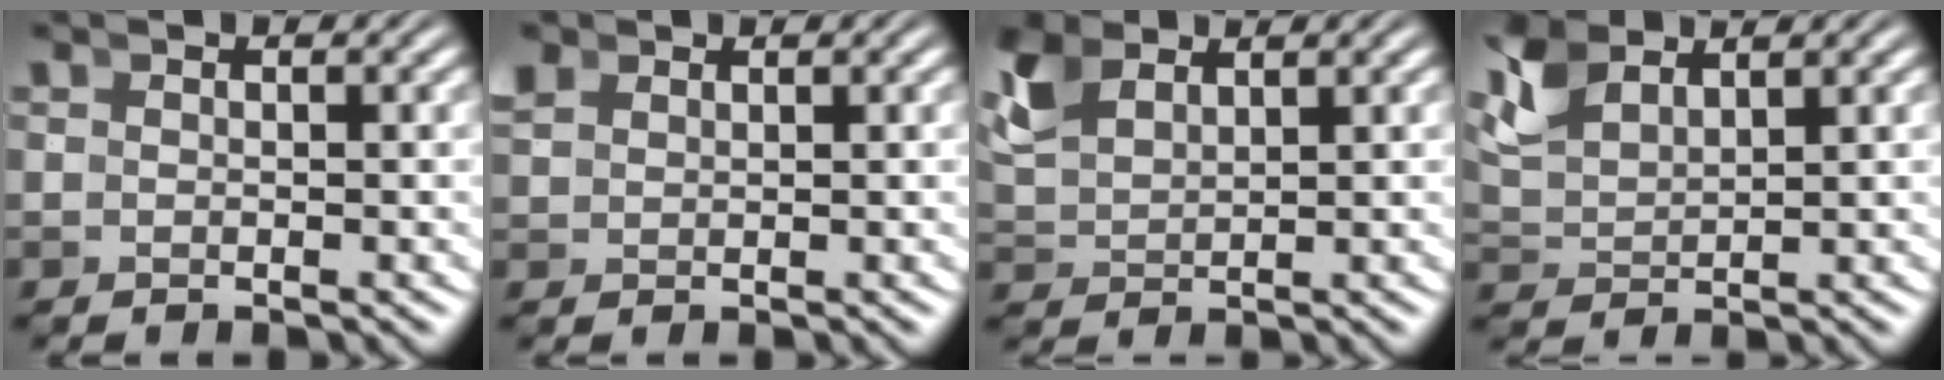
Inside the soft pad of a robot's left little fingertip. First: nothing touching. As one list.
[{"total": 1.0, "force": [0.9, 0.4, 0.2], "torque": [-0.007, -0.001, 0.027]}, {"total": 3.4, "force": [2.3, 1.8, 1.7], "torque": [-0.054, -0.002, 0.053]}, {"total": 3.9, "force": [2.5, 2.1, 2.2], "torque": [-0.068, -0.001, 0.052]}]